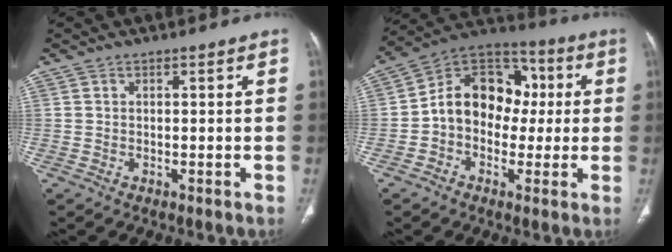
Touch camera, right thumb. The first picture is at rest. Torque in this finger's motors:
{"motor_torque": [1.09, 1.03, 0.58, -0.56, 0.11]}